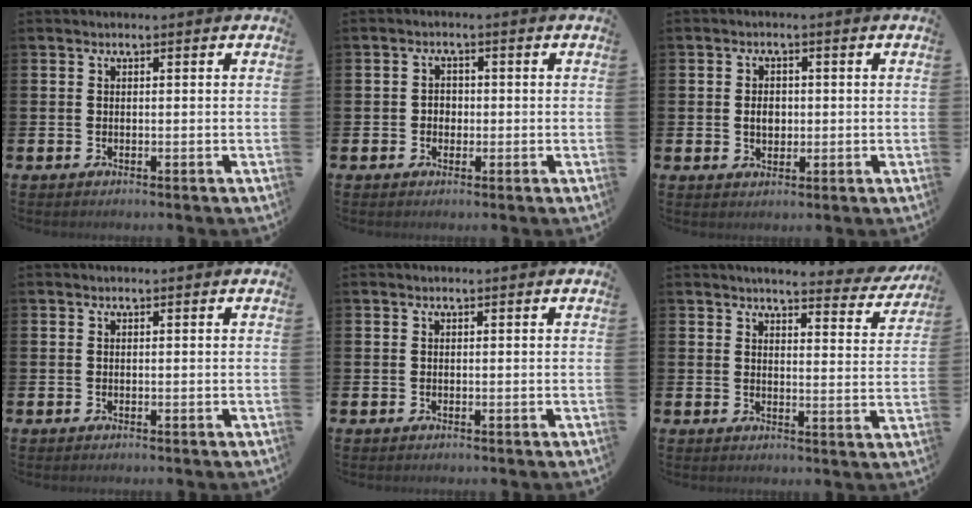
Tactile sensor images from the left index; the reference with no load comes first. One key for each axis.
{"total": 1.9, "fx": -0.2, "fy": 1.7, "fz": 0.7, "tx": -0.009, "ty": 0.006, "tz": -0.010}
{"total": 2.7, "fx": 0.1, "fy": 2.0, "fz": 1.8, "tx": -0.021, "ty": 0.003, "tz": -0.004}
{"total": 0.0}
{"total": 0.0}
{"total": 4.2, "fx": 4.0, "fy": 0.5, "fz": 1.0, "tx": -0.026, "ty": -0.027, "tz": 0.066}